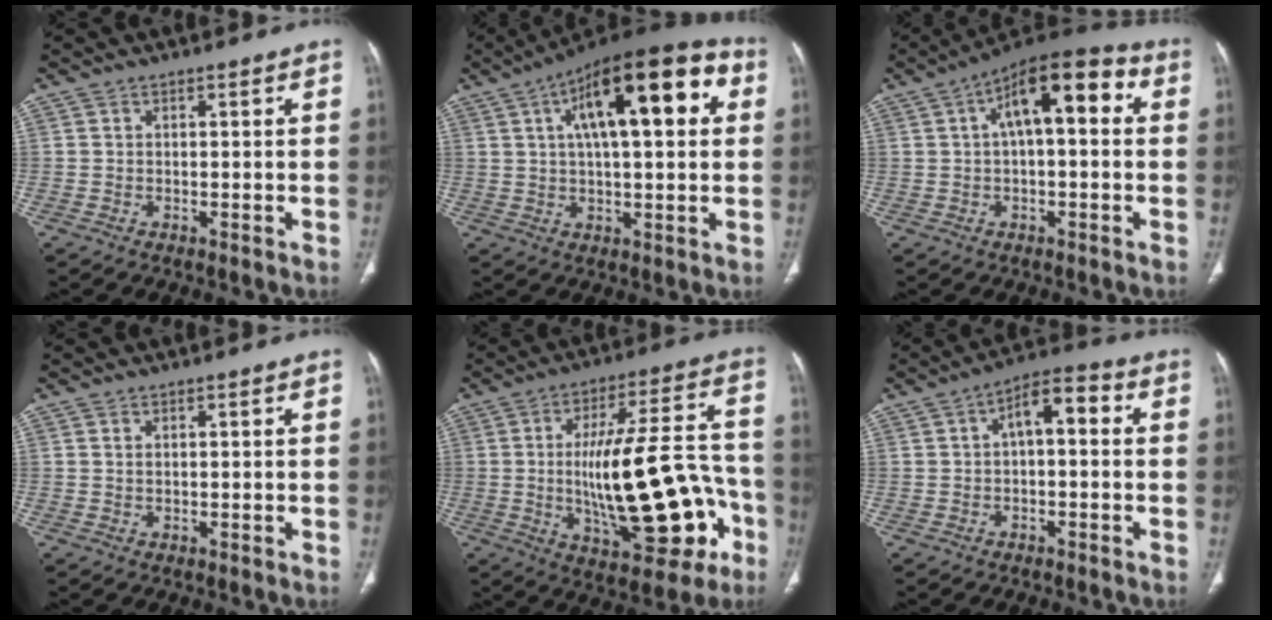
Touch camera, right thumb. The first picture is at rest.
{"total": 21.1, "force": [6.2, 7.7, 18.7], "torque": [-0.268, 0.025, 0.087]}
{"total": 14.4, "force": [3.3, 6.0, 12.6], "torque": [-0.176, 0.037, 0.042]}
{"total": 0.8, "force": [0.5, 0.3, 0.5], "torque": [-0.013, 0.000, 0.011]}
{"total": 26.0, "force": [-5.3, 9.8, 23.5], "torque": [-0.336, 0.031, -0.061]}
{"total": 7.4, "force": [1.0, 3.5, 6.5], "torque": [-0.090, 0.030, 0.006]}